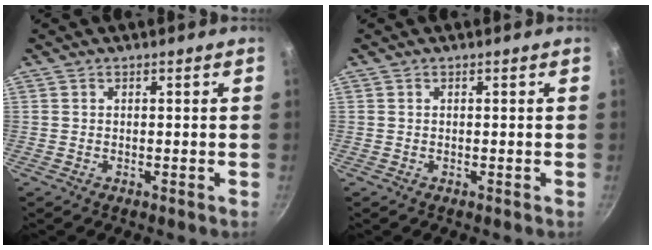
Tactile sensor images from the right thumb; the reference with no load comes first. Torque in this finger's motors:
{"motor_torque": [-0.38, -0.35, -0.01, 0.02, 0.01]}